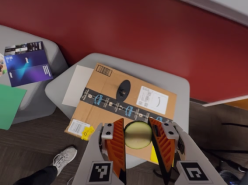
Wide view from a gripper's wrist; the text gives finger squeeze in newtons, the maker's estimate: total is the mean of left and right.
{"total": 10.0, "left": 10.2, "right": 9.7}